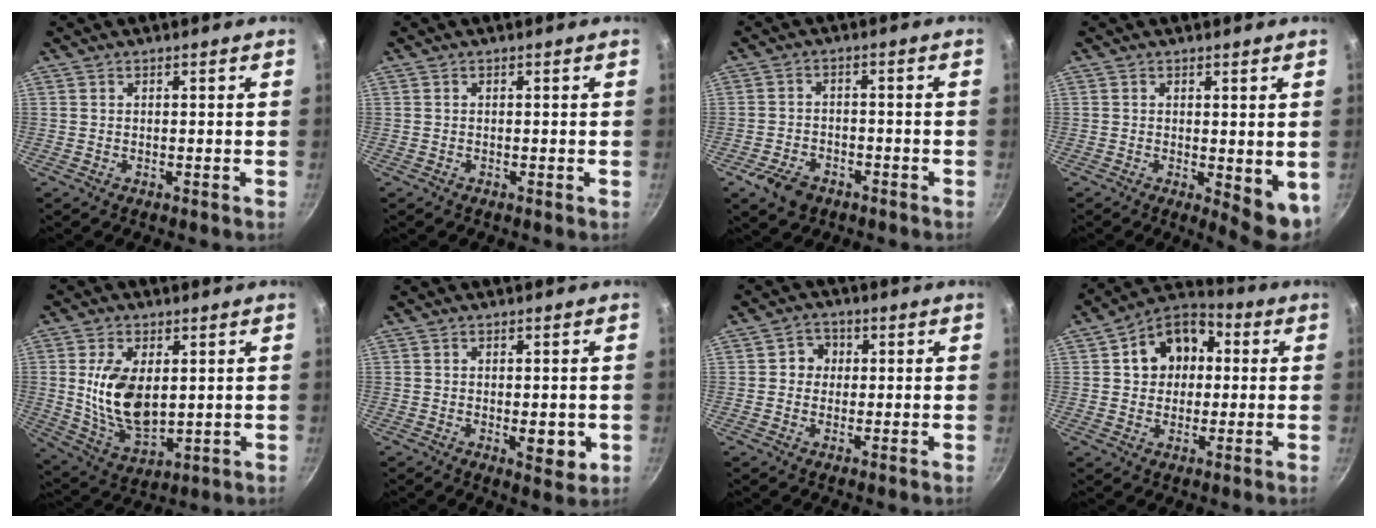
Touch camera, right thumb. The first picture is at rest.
{"total": 0.0}
{"total": 6.4, "force": [-3.8, 3.9, 3.3], "torque": [-0.062, 0.025, -0.064]}
{"total": 6.5, "force": [-0.1, 2.7, 5.9], "torque": [-0.065, -0.006, 0.006]}
{"total": 13.3, "force": [1.8, 7.6, 10.7], "torque": [-0.188, -0.020, 0.046]}
{"total": 5.3, "force": [-0.9, 2.4, 4.6], "torque": [-0.056, -0.009, -0.008]}
{"total": 3.9, "force": [0.4, 3.6, 1.4], "torque": [0.007, 0.006, 0.000]}
{"total": 12.7, "force": [2.3, 10.0, 7.5], "torque": [-0.079, 0.021, 0.019]}